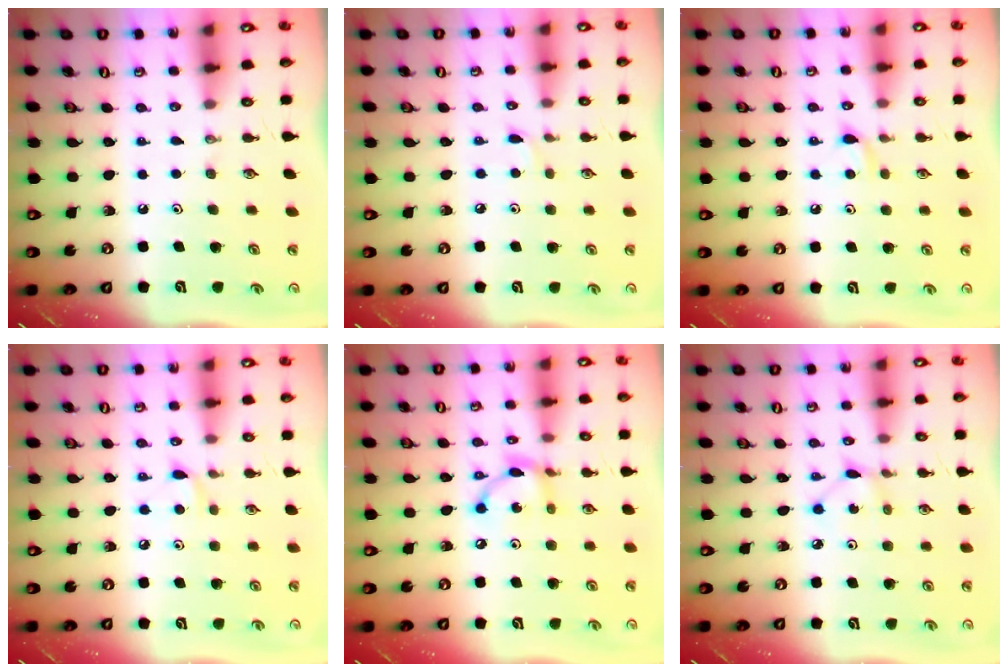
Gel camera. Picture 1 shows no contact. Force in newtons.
{"total": 2.4, "press": 2.4, "slide": 0.4}
{"total": 5.2, "press": 5.2, "slide": 0.6}
{"total": 5.6, "press": 5.5, "slide": 0.7}
{"total": 7.9, "press": 7.9, "slide": 0.2}
{"total": 2.8, "press": 2.7, "slide": 0.3}